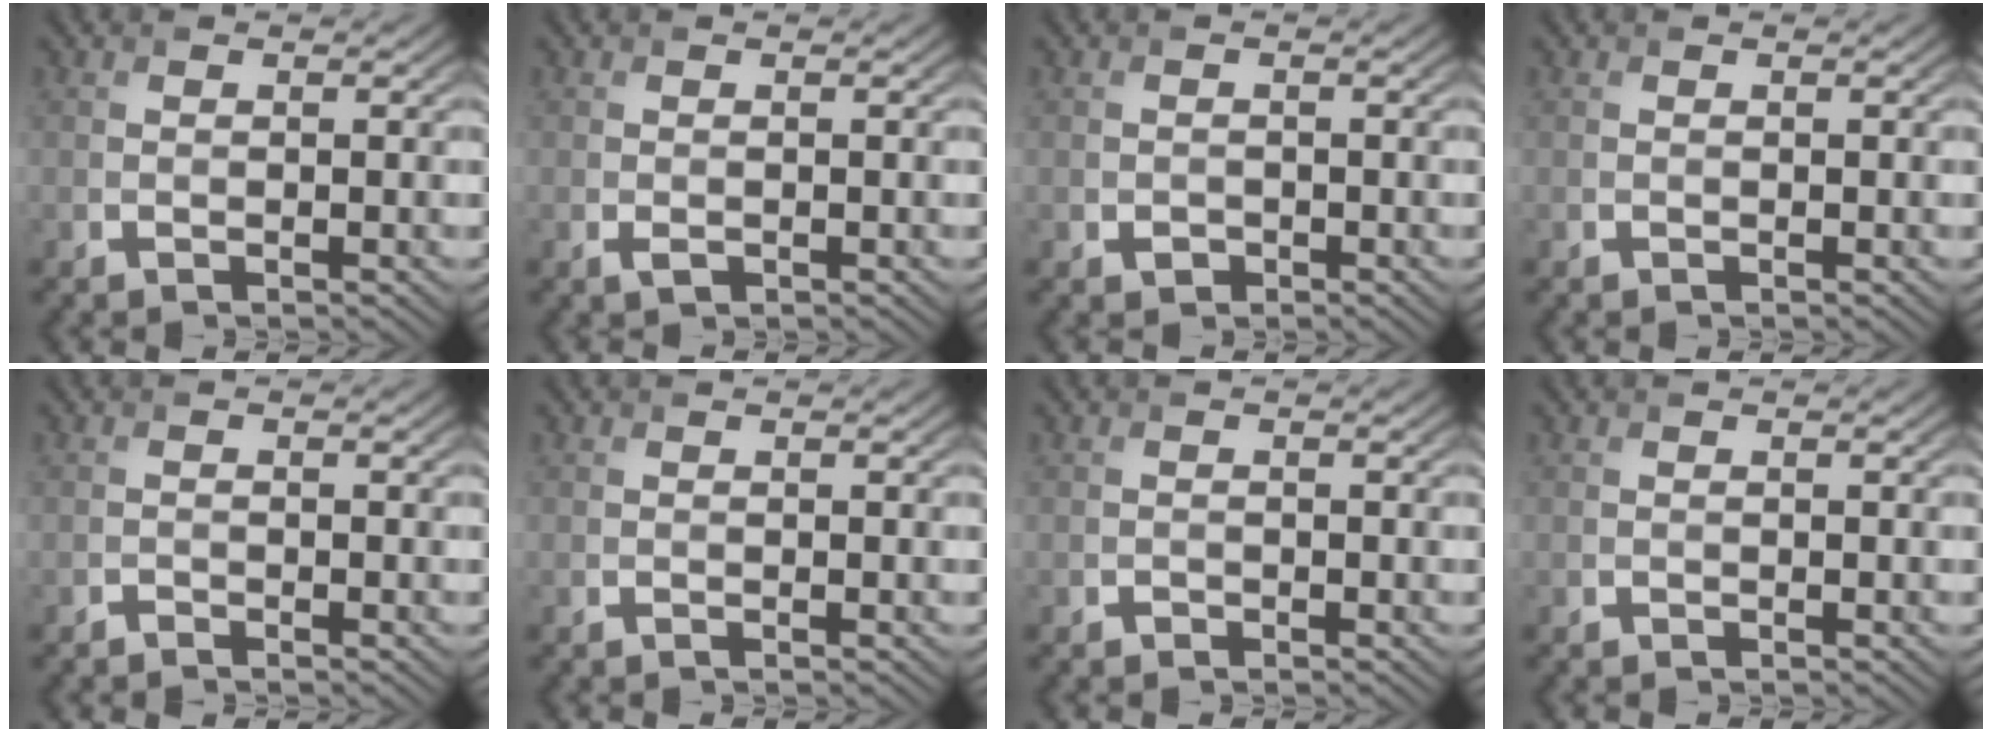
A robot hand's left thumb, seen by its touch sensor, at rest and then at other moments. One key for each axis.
{"total": 0.9, "fx": -0.4, "fy": 0.5, "fz": 0.7, "tx": -0.016, "ty": -0.002, "tz": -0.006}
{"total": 1.1, "fx": -0.5, "fy": 0.8, "fz": 0.4, "tx": -0.005, "ty": -0.004, "tz": -0.010}
{"total": 0.0}
{"total": 0.6, "fx": -0.6, "fy": 0.1, "fz": 0.1, "tx": 0.000, "ty": 0.000, "tz": -0.012}
{"total": 0.0}
{"total": 0.5, "fx": -0.4, "fy": 0.3, "fz": 0.1, "tx": 0.000, "ty": -0.002, "tz": -0.007}
{"total": 0.0}